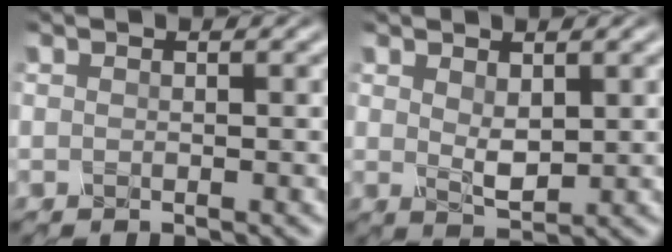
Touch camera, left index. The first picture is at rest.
{"total": 1.7, "force": [0.6, 0.6, 1.5], "torque": [-0.036, -0.004, 0.024]}